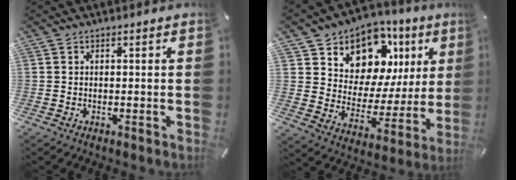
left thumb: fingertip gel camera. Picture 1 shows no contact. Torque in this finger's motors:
{"motor_torque": [1.48, 1.56, 1.65, -1.12, 0.12]}